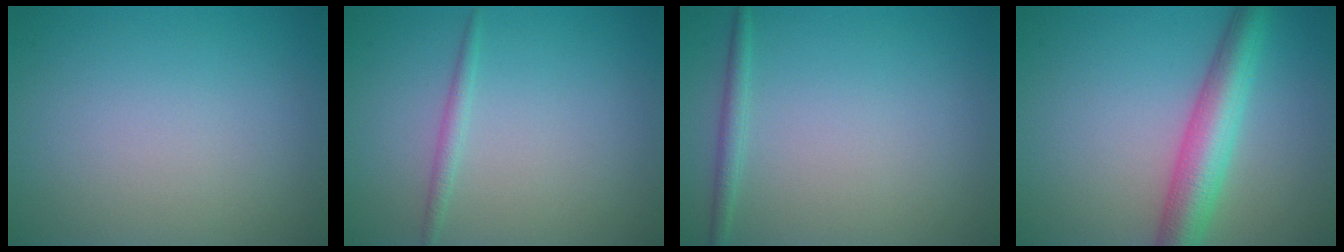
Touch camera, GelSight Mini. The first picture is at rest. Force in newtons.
{"total": 1.1, "press": 1.1, "slide": 0.0}
{"total": 1.3, "press": 1.3, "slide": 0.1}
{"total": 5.7, "press": 5.7, "slide": 0.2}